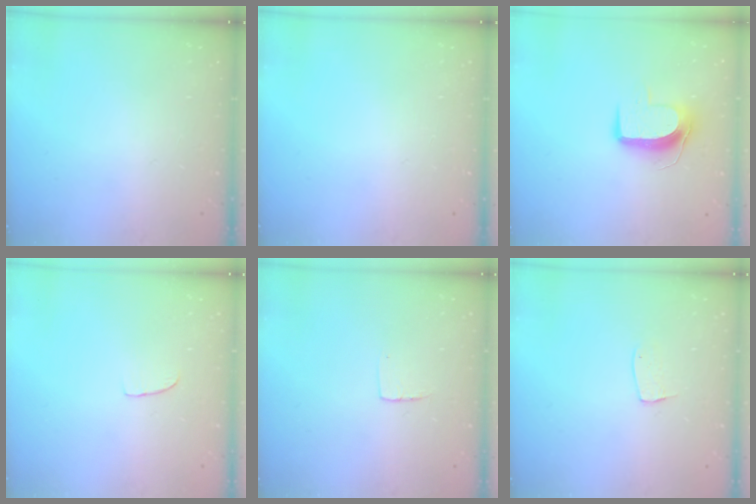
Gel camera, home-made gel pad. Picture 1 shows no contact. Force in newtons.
{"total": 0.0}
{"total": 9.2, "press": 9.2, "slide": 0.2}
{"total": 2.6, "press": 2.6, "slide": 0.2}
{"total": 4.5, "press": 4.5, "slide": 0.4}
{"total": 5.2, "press": 5.2, "slide": 0.3}